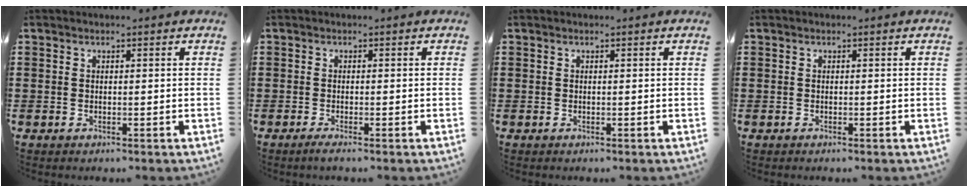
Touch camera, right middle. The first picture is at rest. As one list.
[{"total": 0.8, "force": [-0.5, -0.1, 0.6], "torque": [-0.011, -0.006, -0.008]}, {"total": 0.0}, {"total": 0.0}]